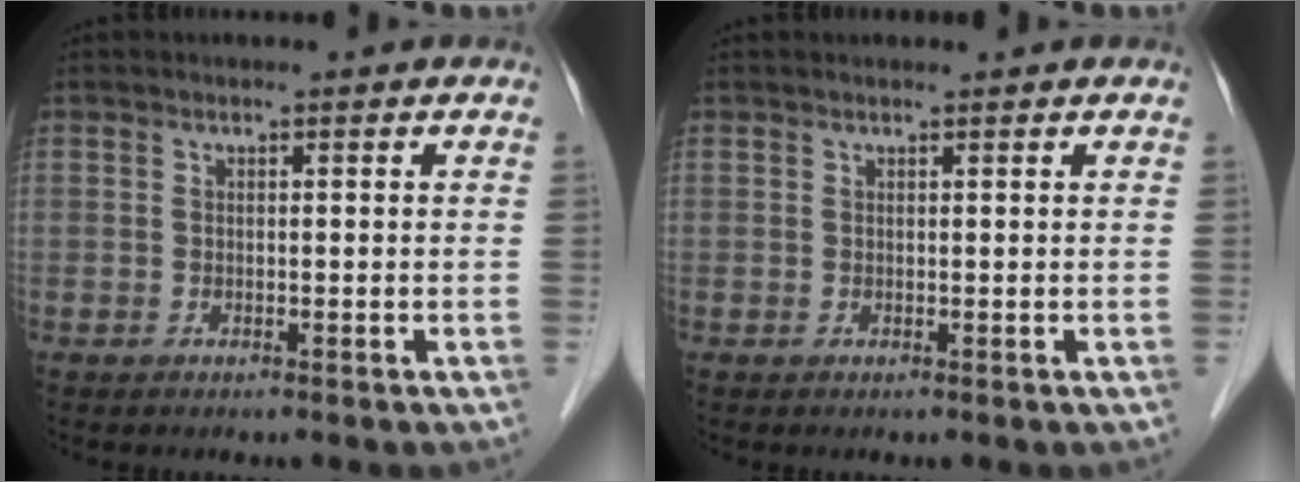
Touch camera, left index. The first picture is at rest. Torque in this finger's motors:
{"motor_torque": [0.17, -0.17, 0.02, 0.01]}